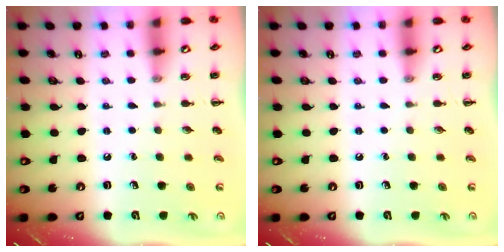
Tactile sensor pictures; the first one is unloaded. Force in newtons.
{"total": 0.0}